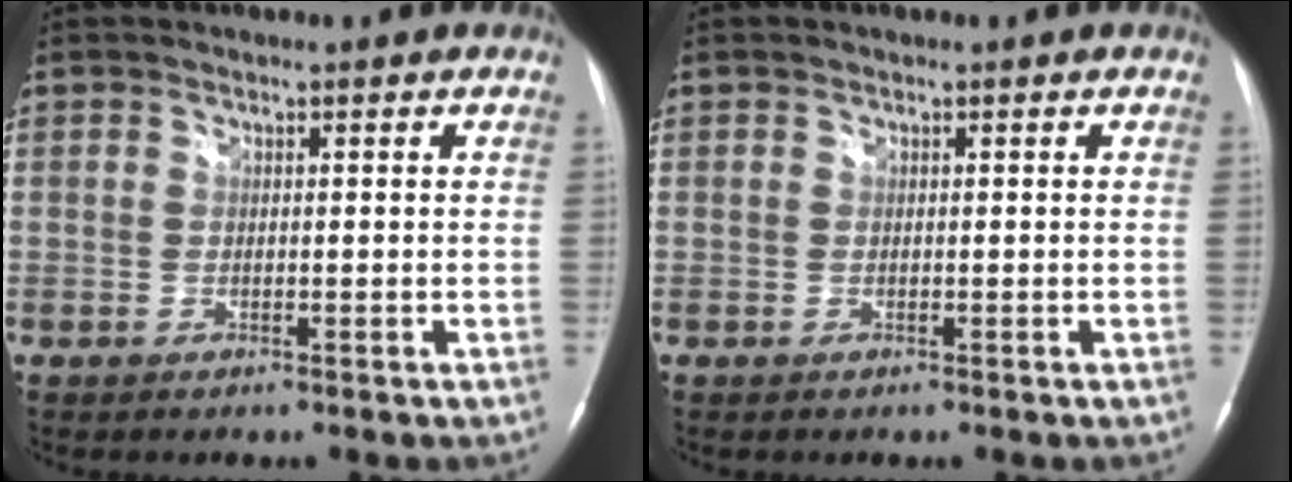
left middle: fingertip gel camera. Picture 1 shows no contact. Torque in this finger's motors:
{"motor_torque": [-0.07, 0.02, 0.02, 0.00]}